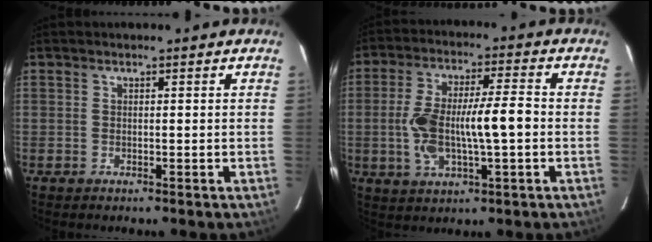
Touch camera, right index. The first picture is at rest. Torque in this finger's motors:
{"motor_torque": [0.85, -0.53, 0.38, 0.10]}